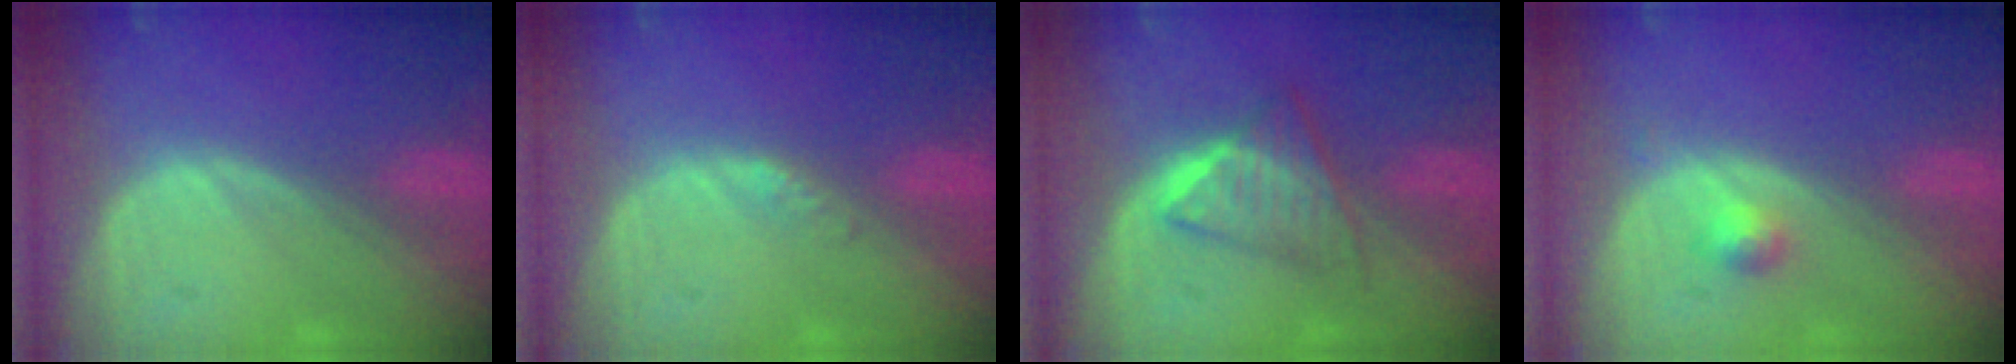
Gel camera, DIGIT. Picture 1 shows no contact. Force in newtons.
{"total": 1.1, "press": 1.1, "slide": 0.1}
{"total": 6.3, "press": 5.5, "slide": 3.1}
{"total": 2.0, "press": 1.8, "slide": 0.8}